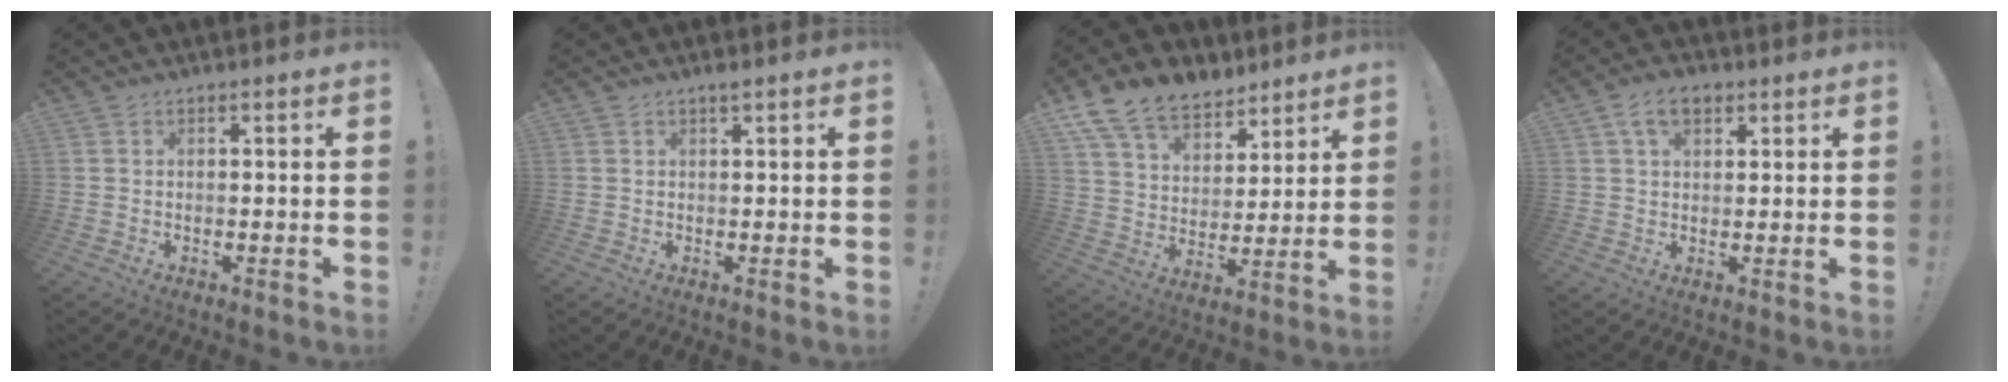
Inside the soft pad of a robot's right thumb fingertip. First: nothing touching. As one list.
[{"total": 1.0, "force": [0.8, -0.3, 0.5], "torque": [-0.003, -0.003, 0.013]}, {"total": 14.5, "force": [10.5, 8.6, 5.2], "torque": [-0.097, -0.071, 0.202]}, {"total": 7.0, "force": [3.2, 4.2, 4.6], "torque": [-0.075, 0.003, 0.060]}]